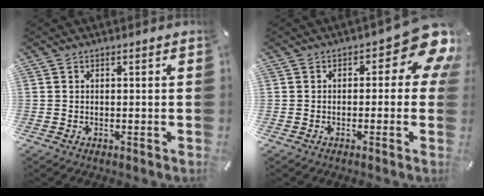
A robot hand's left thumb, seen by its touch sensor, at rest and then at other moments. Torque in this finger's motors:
{"motor_torque": [0.83, 0.83, 0.39, -0.06, 0.09]}